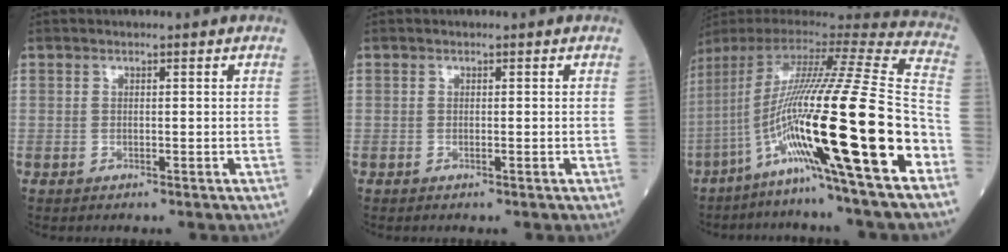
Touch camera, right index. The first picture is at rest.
{"total": 0.0}
{"total": 29.9, "force": [-9.8, -0.4, 28.3], "torque": [-0.467, -0.039, -0.190]}